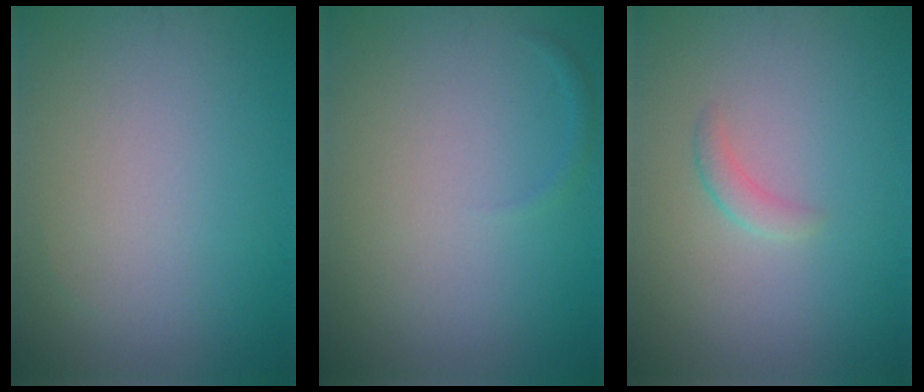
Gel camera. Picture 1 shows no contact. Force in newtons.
{"total": 0.5, "press": 0.5, "slide": 0.1}
{"total": 1.2, "press": 1.2, "slide": 0.1}